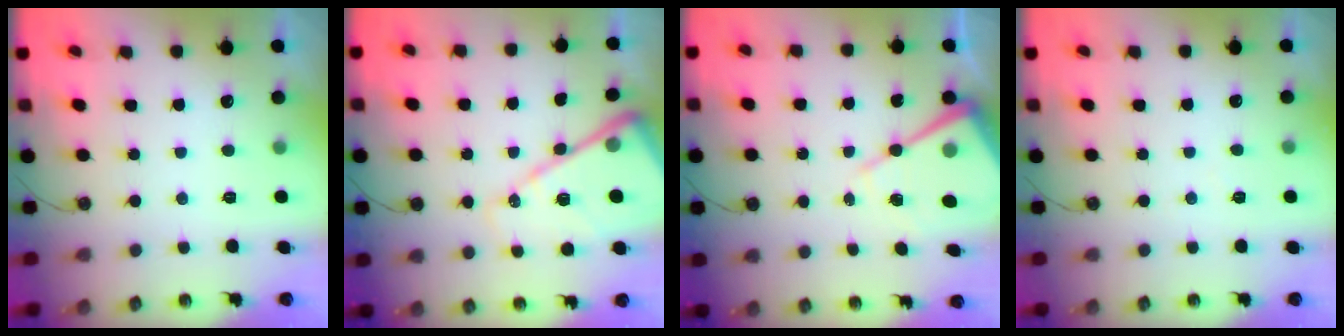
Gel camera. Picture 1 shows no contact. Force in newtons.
{"total": 17.2, "press": 17.1, "slide": 1.8}
{"total": 12.5, "press": 12.4, "slide": 1.0}
{"total": 4.2, "press": 4.2, "slide": 0.7}